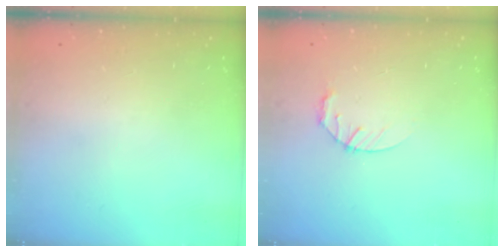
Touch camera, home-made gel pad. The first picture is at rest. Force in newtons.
{"total": 3.6, "press": 3.6, "slide": 0.5}